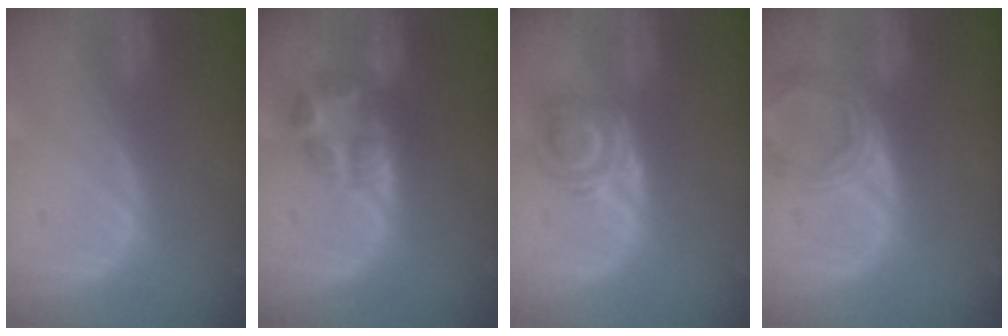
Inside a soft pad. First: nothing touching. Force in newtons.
{"total": 6.0, "press": 6.0, "slide": 0.5}
{"total": 5.7, "press": 5.1, "slide": 2.5}
{"total": 6.2, "press": 5.7, "slide": 2.5}